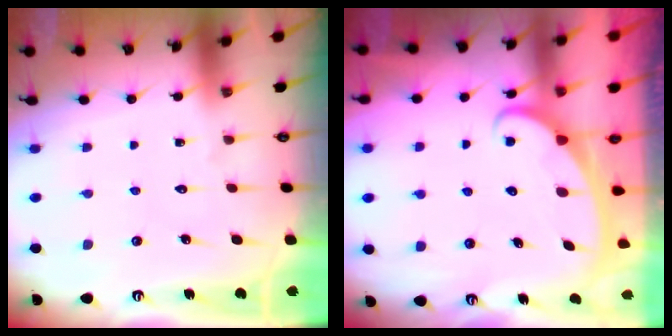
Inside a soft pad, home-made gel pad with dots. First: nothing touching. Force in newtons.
{"total": 2.5, "press": 2.4, "slide": 0.4}